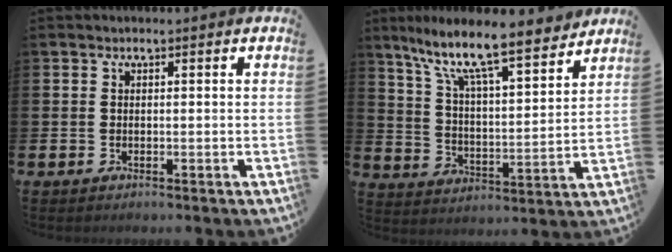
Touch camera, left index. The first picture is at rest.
{"total": 10.6, "force": [9.3, 1.4, 5.0], "torque": [-0.117, -0.069, 0.151]}